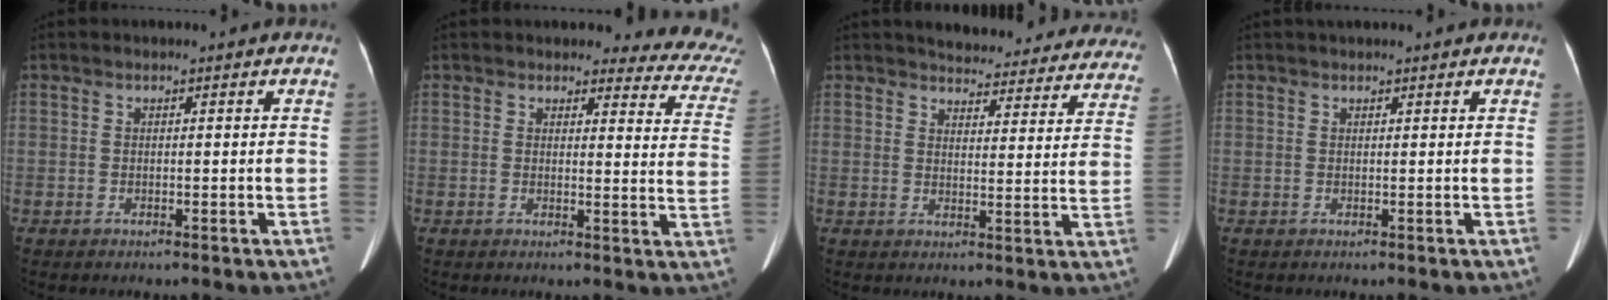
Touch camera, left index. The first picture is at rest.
{"total": 11.3, "force": [10.8, 2.9, 2.0], "torque": [0.019, -0.065, 0.076]}
{"total": 23.4, "force": [21.9, 5.6, 6.0], "torque": [-0.059, -0.054, 0.237]}
{"total": 3.3, "force": [2.8, 0.5, 1.5], "torque": [-0.017, 0.032, 0.039]}